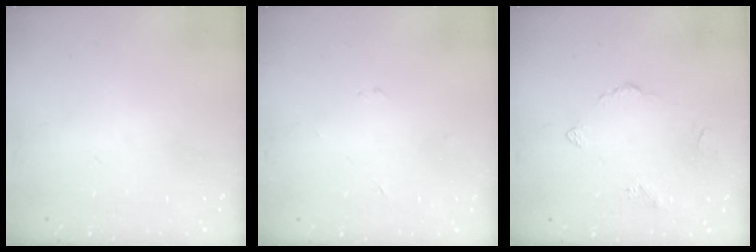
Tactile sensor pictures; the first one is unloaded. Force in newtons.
{"total": 2.2, "press": 2.2, "slide": 0.2}
{"total": 3.3, "press": 3.2, "slide": 0.7}